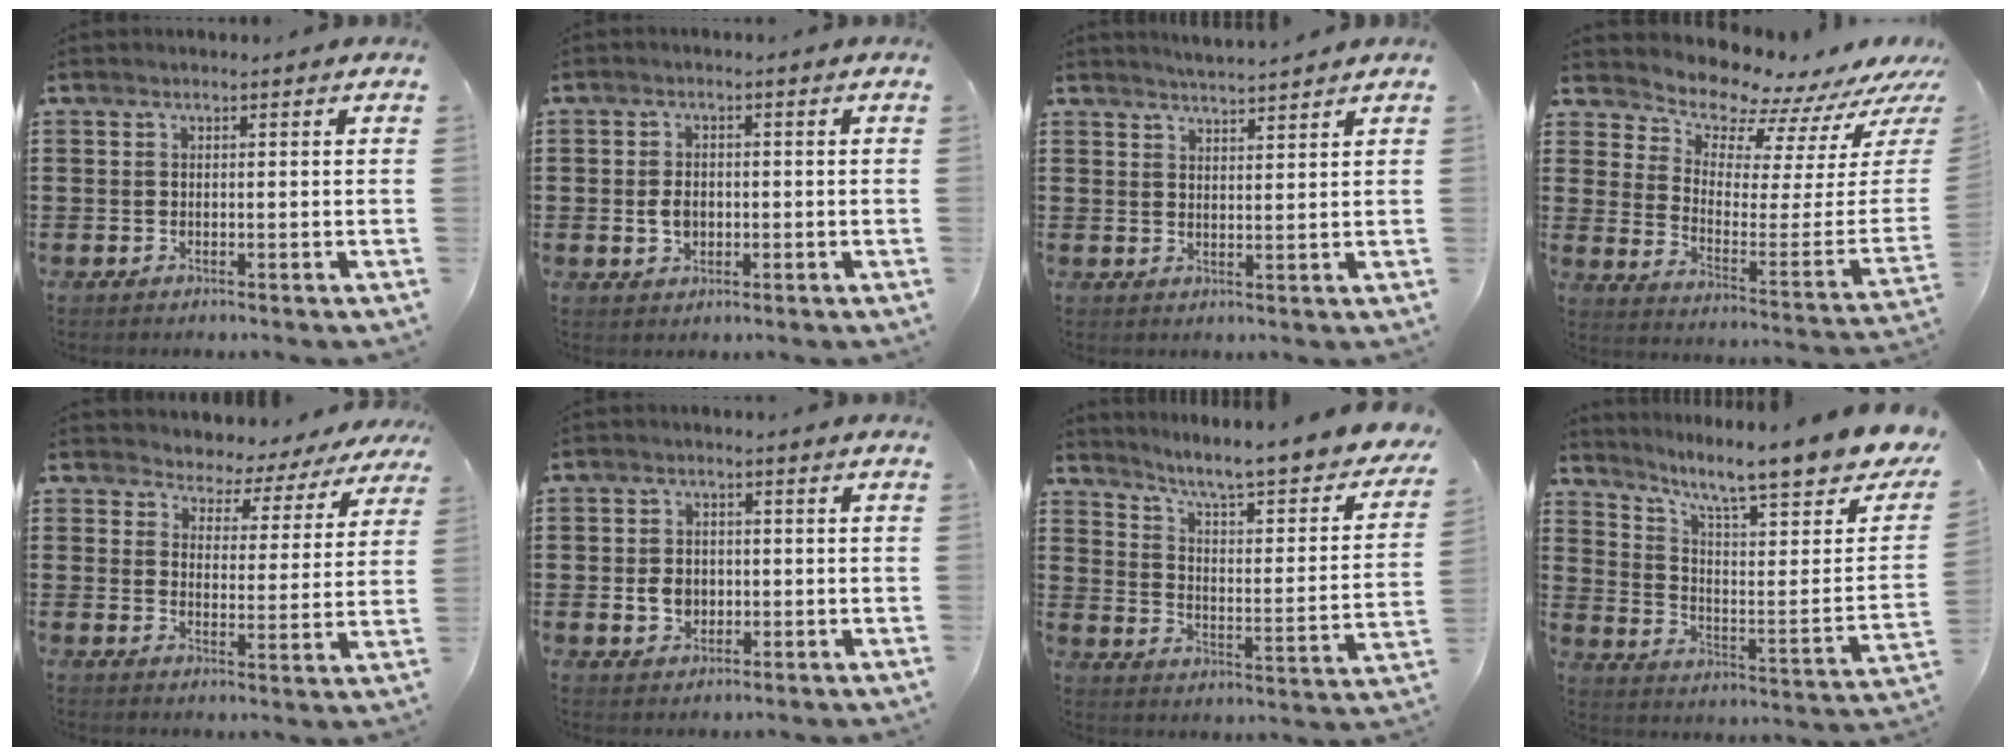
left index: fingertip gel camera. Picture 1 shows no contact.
{"total": 2.7, "force": [-0.2, 1.9, 1.9], "torque": [-0.040, 0.004, -0.004]}
{"total": 2.8, "force": [2.7, -0.5, 0.0], "torque": [-0.008, -0.011, 0.051]}
{"total": 8.0, "force": [7.8, 1.4, 0.5], "torque": [-0.036, -0.088, 0.131]}
{"total": 3.5, "force": [3.3, 1.0, -0.5], "torque": [-0.017, -0.024, 0.052]}
{"total": 3.7, "force": [-0.4, 3.0, 2.2], "torque": [-0.039, 0.002, -0.011]}
{"total": 6.0, "force": [5.0, -0.5, 3.3], "torque": [-0.078, -0.051, 0.072]}
{"total": 10.2, "force": [8.0, 0.9, 6.3], "torque": [-0.123, -0.069, 0.123]}